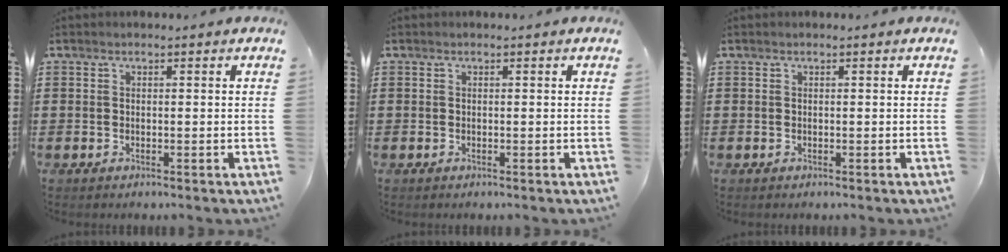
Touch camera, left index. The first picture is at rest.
{"total": 0.0}
{"total": 0.0}